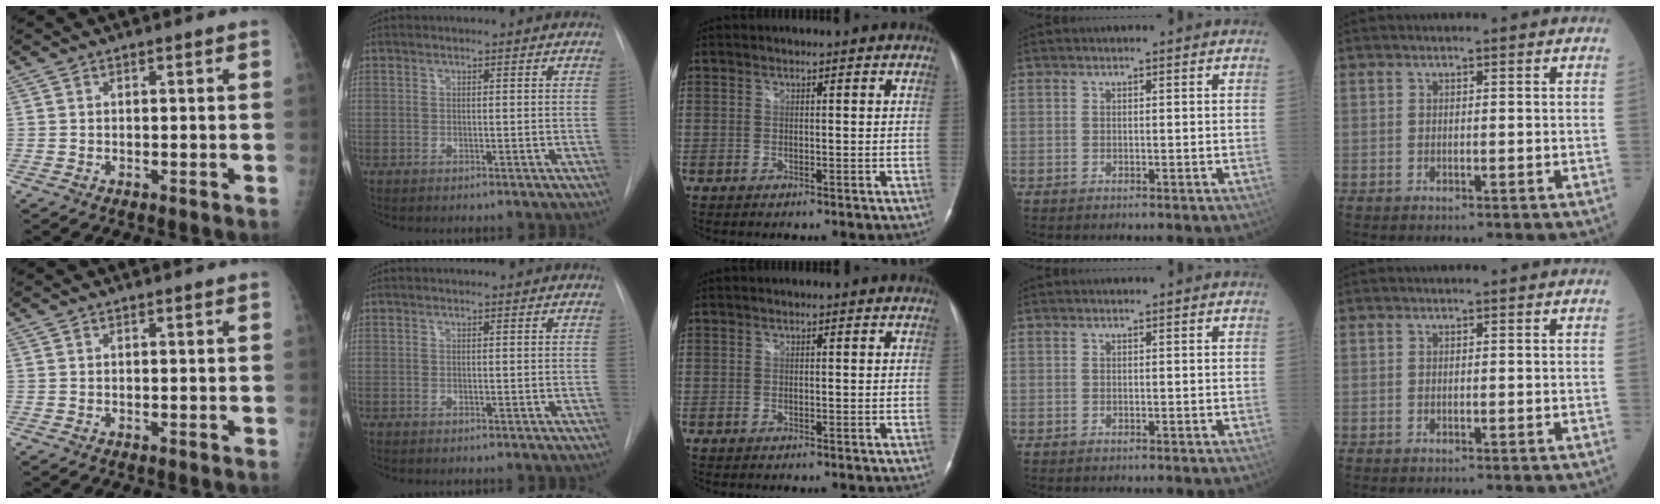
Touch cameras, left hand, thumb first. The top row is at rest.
{}